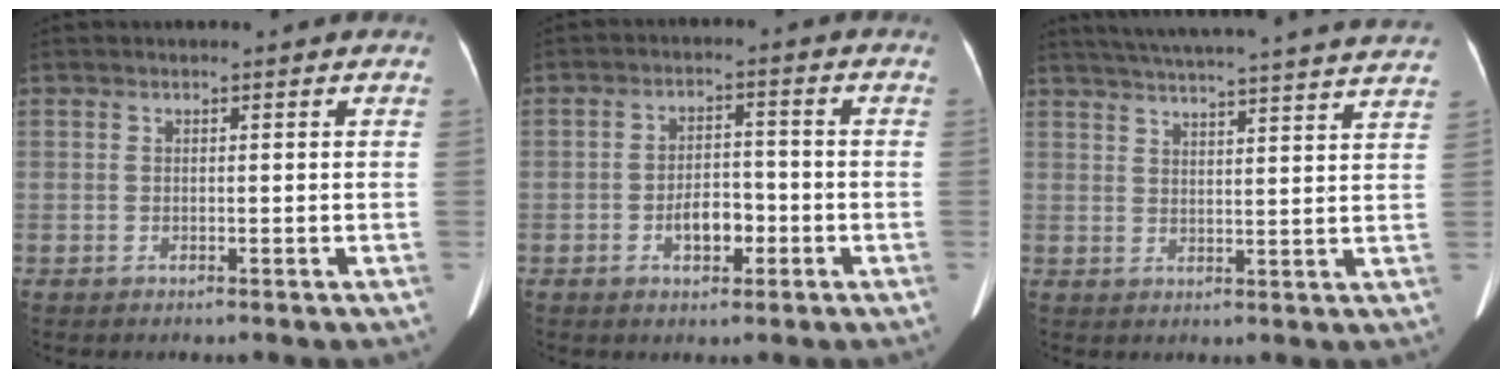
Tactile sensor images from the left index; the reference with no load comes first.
{"total": 4.6, "force": [-2.2, 2.3, 3.3], "torque": [-0.054, 0.001, -0.032]}
{"total": 26.8, "force": [24.8, -0.4, 9.9], "torque": [-0.155, -0.042, 0.309]}